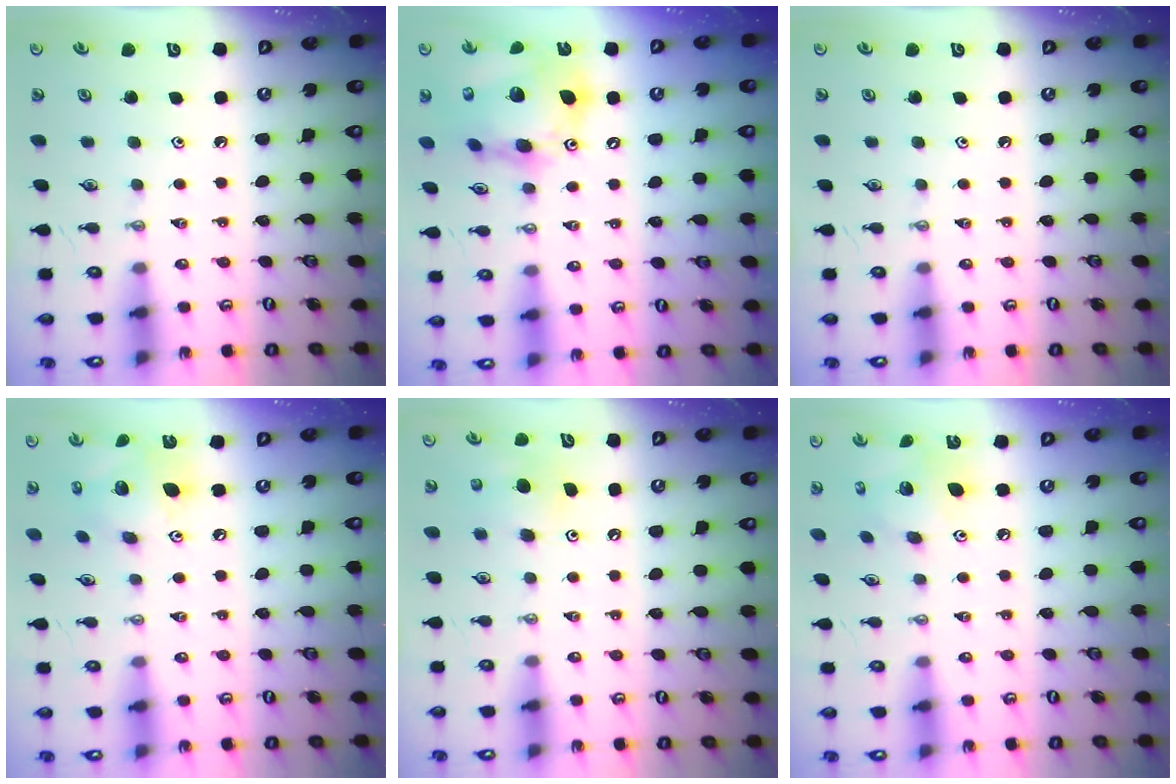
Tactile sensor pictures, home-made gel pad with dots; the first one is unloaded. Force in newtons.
{"total": 19.4, "press": 19.3, "slide": 2.1}
{"total": 0.0}
{"total": 13.5, "press": 13.4, "slide": 1.2}
{"total": 6.2, "press": 6.1, "slide": 1.1}
{"total": 11.3, "press": 11.3, "slide": 0.8}